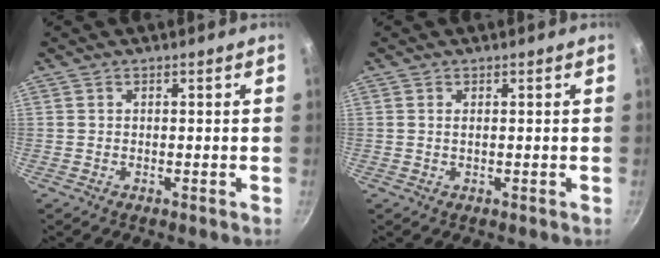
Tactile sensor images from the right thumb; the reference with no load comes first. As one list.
[{"total": 0.5, "force": [0.2, 0.2, 0.4], "torque": [-0.008, 0.002, 0.003]}]